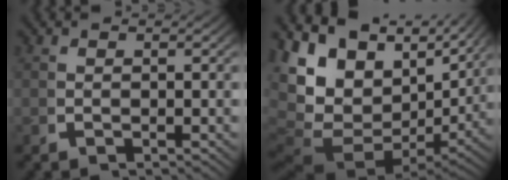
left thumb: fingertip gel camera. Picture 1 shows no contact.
{"total": 16.2, "force": [1.8, 11.7, 11.1], "torque": [-0.254, -0.042, 0.043]}